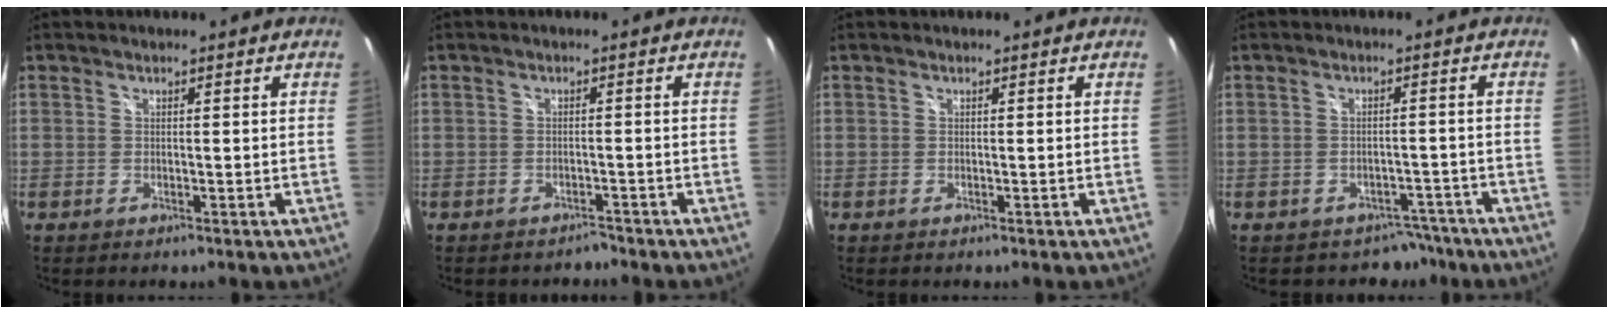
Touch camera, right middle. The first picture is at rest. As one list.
[{"total": 1.6, "force": [-1.4, 0.7, 0.1], "torque": [-0.005, -0.002, -0.020]}, {"total": 0.0}, {"total": 4.4, "force": [-3.3, 2.9, 0.0], "torque": [0.005, 0.022, -0.041]}]